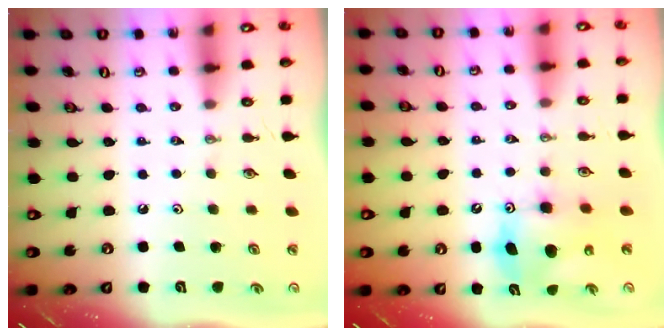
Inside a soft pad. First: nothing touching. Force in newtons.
{"total": 8.8, "press": 8.6, "slide": 1.7}